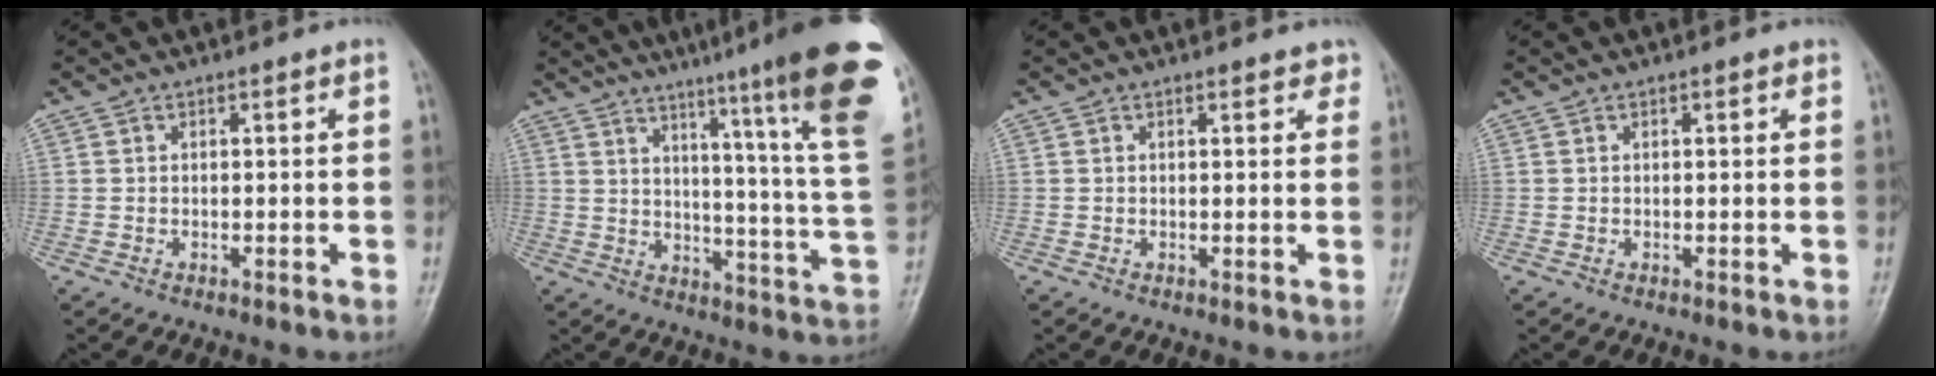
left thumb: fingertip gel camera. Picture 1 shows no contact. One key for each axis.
{"total": 24.7, "fx": 16.8, "fy": 0.6, "fz": 18.0, "tx": -0.223, "ty": -0.108, "tz": 0.217}
{"total": 2.1, "fx": 1.5, "fy": 1.0, "fz": 1.1, "tx": 0.006, "ty": -0.003, "tz": 0.012}
{"total": 0.9, "fx": 0.5, "fy": 0.4, "fz": 0.6, "tx": -0.007, "ty": -0.001, "tz": 0.004}